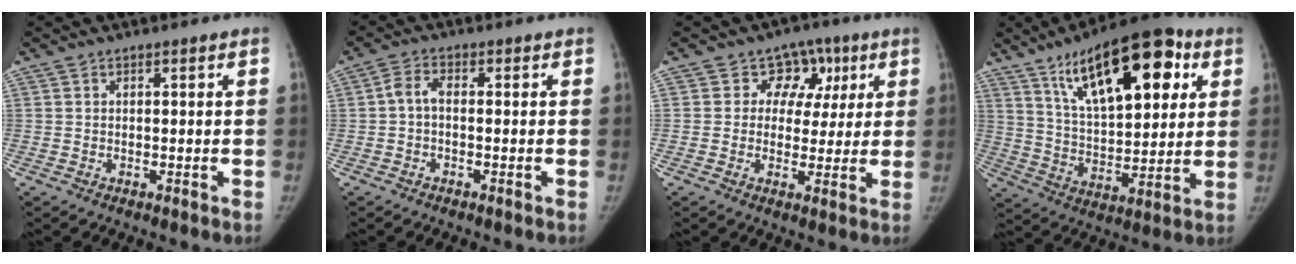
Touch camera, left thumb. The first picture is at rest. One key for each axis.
{"total": 3.0, "fx": -0.6, "fy": 1.6, "fz": 2.5, "tx": -0.049, "ty": 0.013, "tz": -0.021}
{"total": 7.8, "fx": 2.8, "fy": 6.7, "fz": 2.6, "tx": 0.015, "ty": 0.001, "tz": 0.034}
{"total": 22.6, "fx": 10.2, "fy": 9.8, "fz": 17.7, "tx": -0.235, "ty": -0.020, "tz": 0.169}